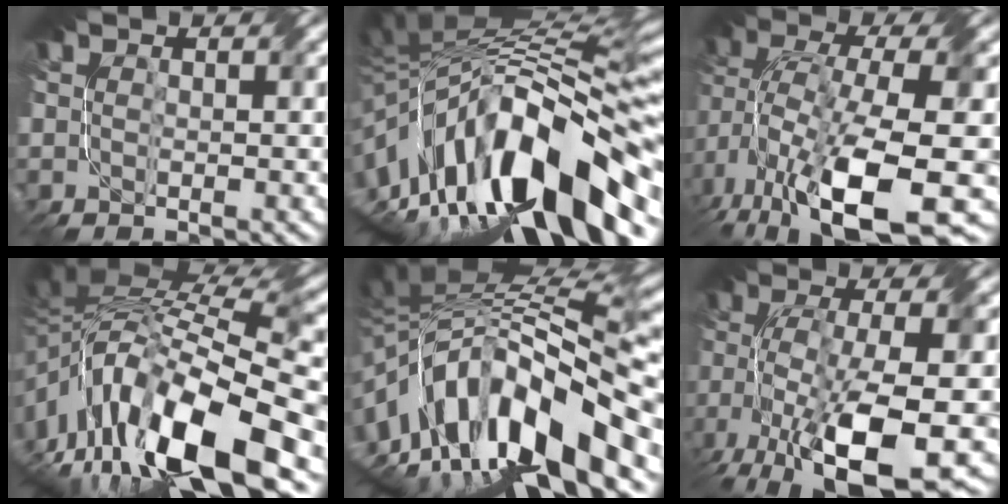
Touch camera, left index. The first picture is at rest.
{"total": 13.8, "force": [-2.9, 5.8, 12.2], "torque": [-0.201, 0.035, -0.052]}
{"total": 11.9, "force": [-3.5, 5.1, 10.2], "torque": [-0.217, -0.013, -0.046]}
{"total": 13.3, "force": [-4.1, 5.3, 11.5], "torque": [-0.218, 0.018, -0.068]}
{"total": 13.0, "force": [-2.9, 5.1, 11.6], "torque": [-0.200, 0.029, -0.045]}
{"total": 10.5, "force": [-5.3, 3.6, 8.2], "torque": [-0.162, -0.014, -0.089]}